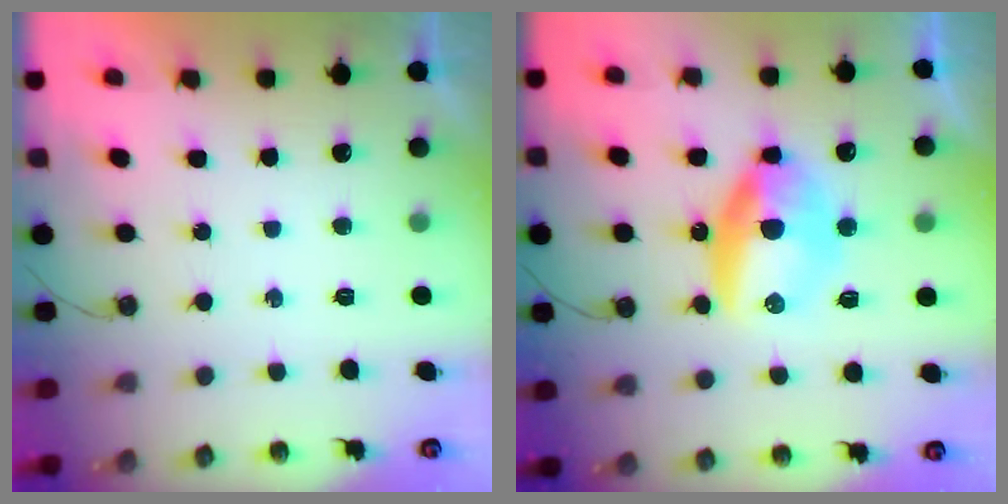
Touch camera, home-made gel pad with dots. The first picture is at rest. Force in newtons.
{"total": 10.1, "press": 10.0, "slide": 0.8}